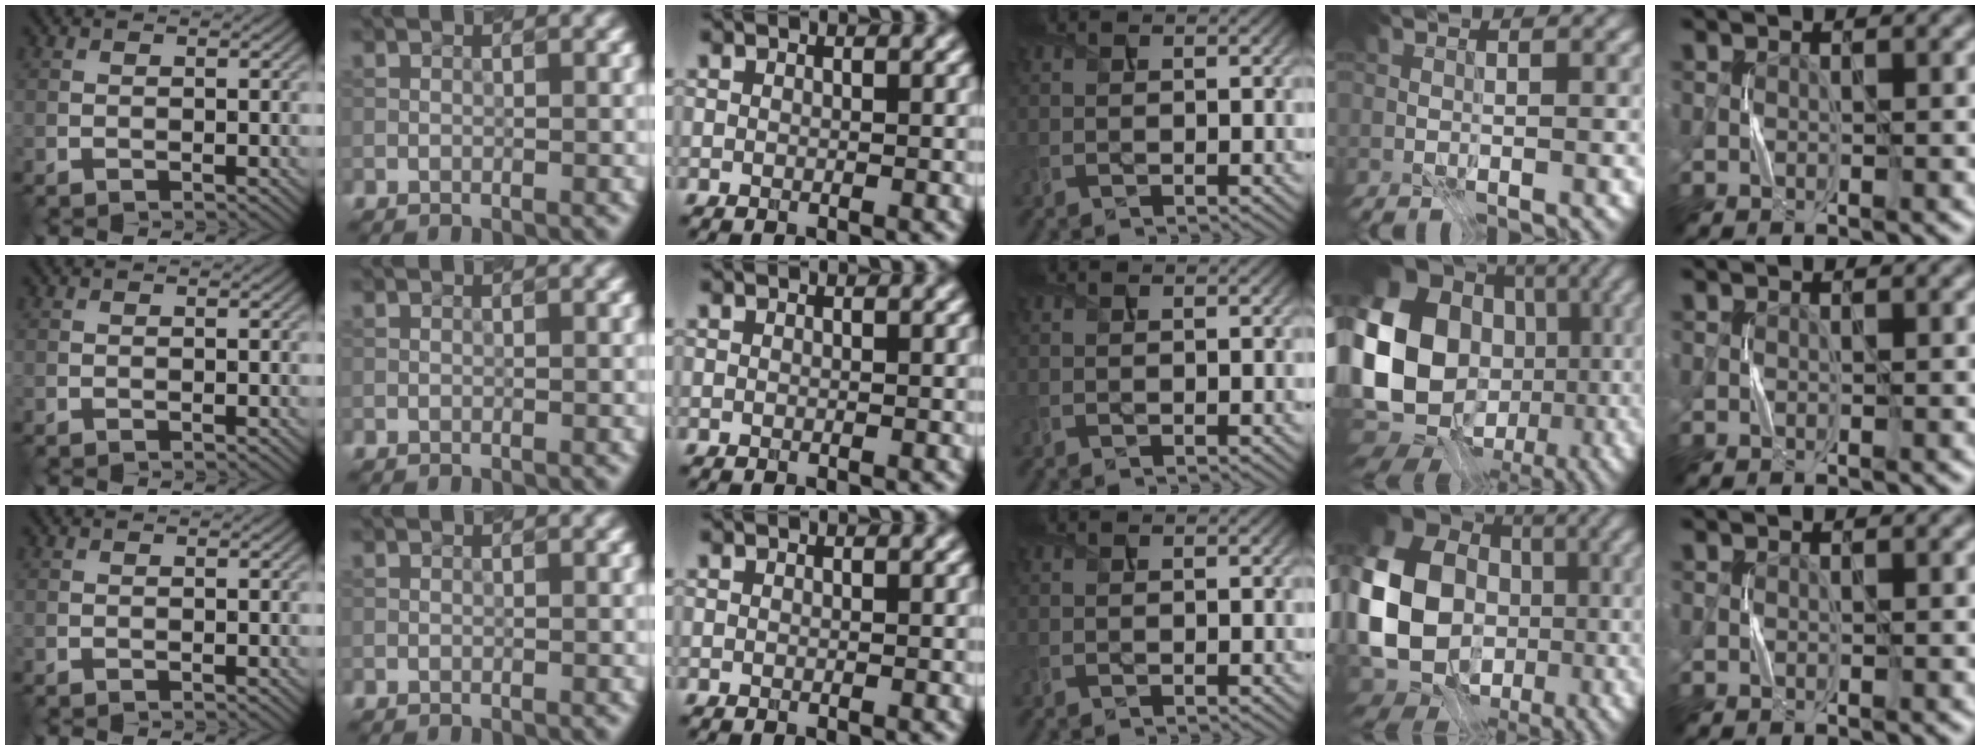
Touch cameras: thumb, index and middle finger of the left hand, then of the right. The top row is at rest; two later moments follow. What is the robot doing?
{"motion": "press", "object": "sticker"}